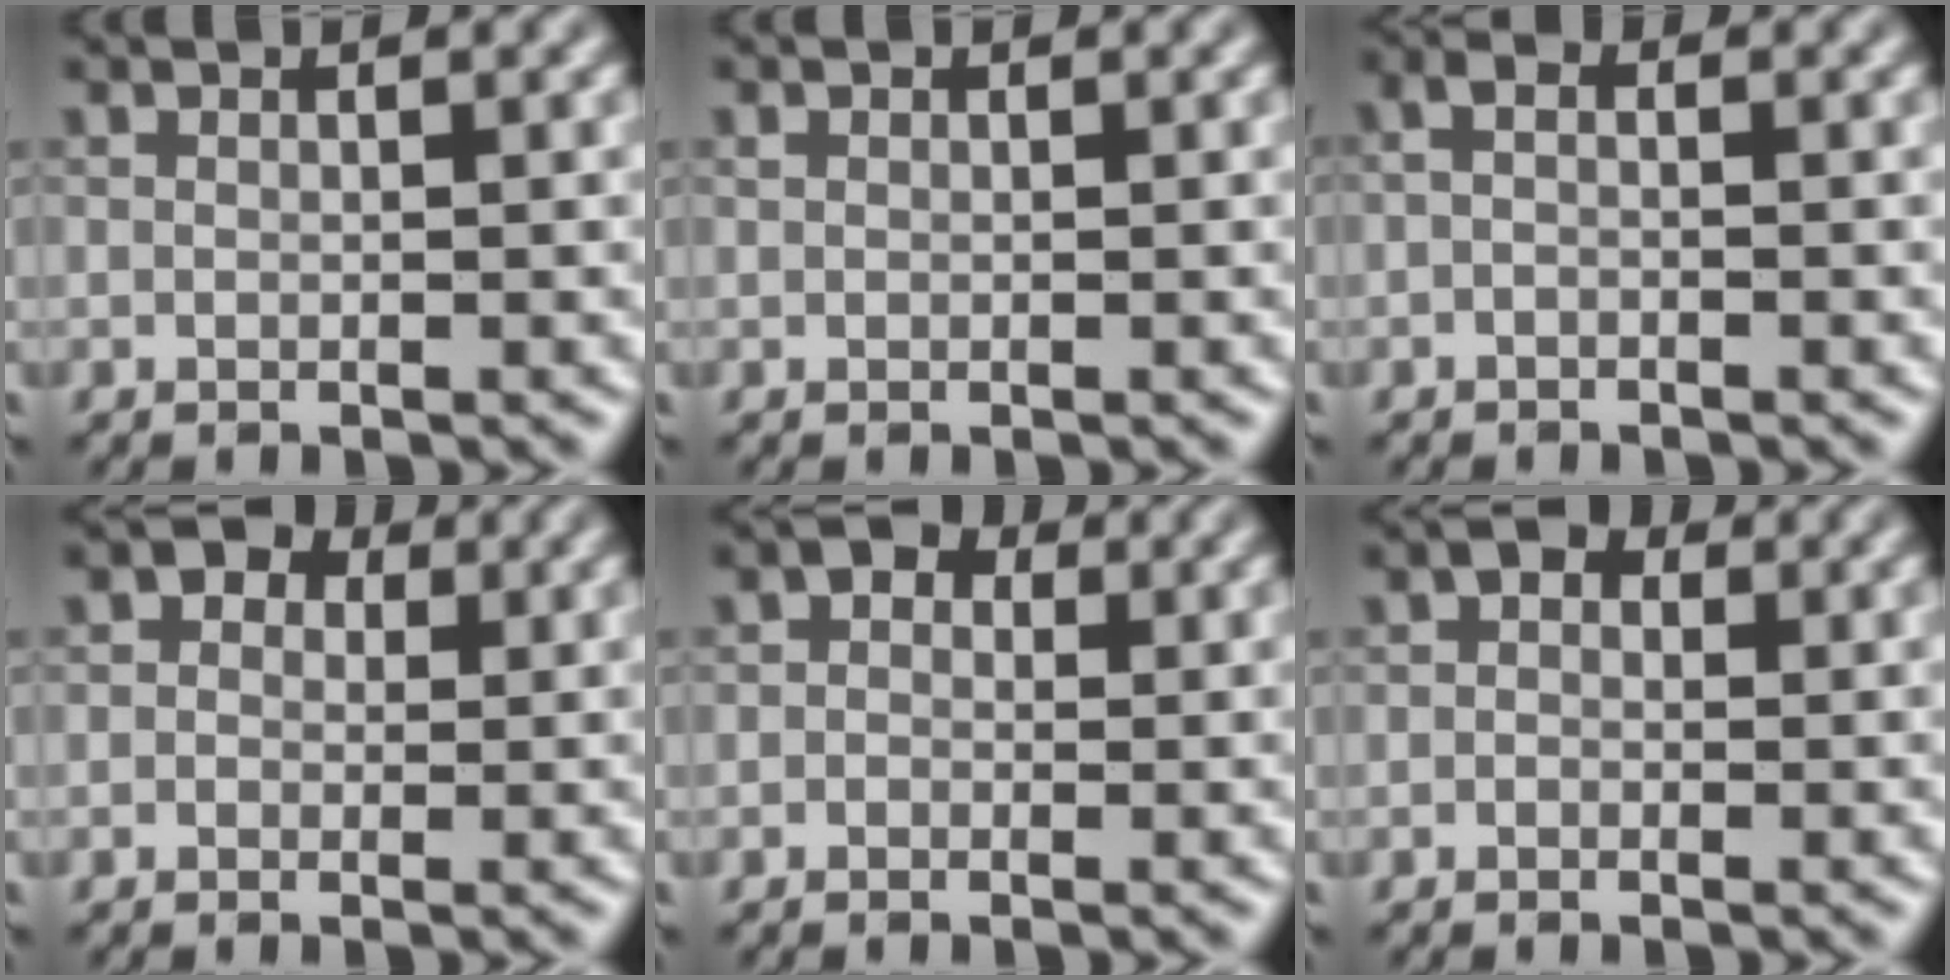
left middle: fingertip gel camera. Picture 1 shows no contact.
{"total": 0.0}
{"total": 1.0, "force": [-0.3, 0.6, 0.8], "torque": [-0.024, -0.001, -0.011]}
{"total": 3.1, "force": [1.1, 2.5, 1.6], "torque": [-0.012, 0.006, -0.021]}
{"total": 2.6, "force": [0.7, 2.1, 1.4], "torque": [-0.006, 0.004, -0.023]}
{"total": 1.9, "force": [0.5, 1.5, 1.0], "torque": [-0.009, -0.001, -0.016]}